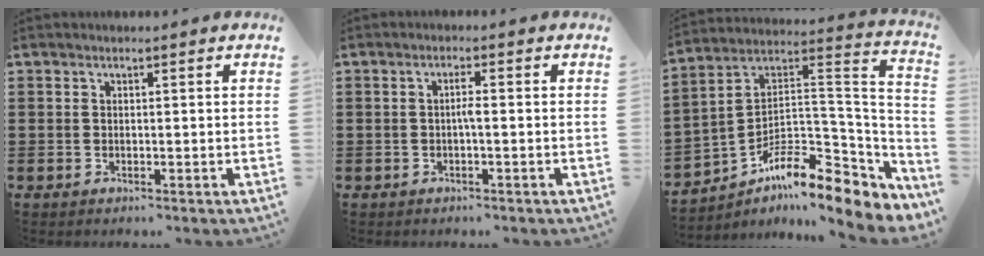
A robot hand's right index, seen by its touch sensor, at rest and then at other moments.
{"total": 1.9, "force": [-0.4, 0.1, 1.8], "torque": [-0.036, 0.001, -0.009]}
{"total": 9.4, "force": [-6.8, 3.8, 5.4], "torque": [-0.100, -0.001, -0.129]}